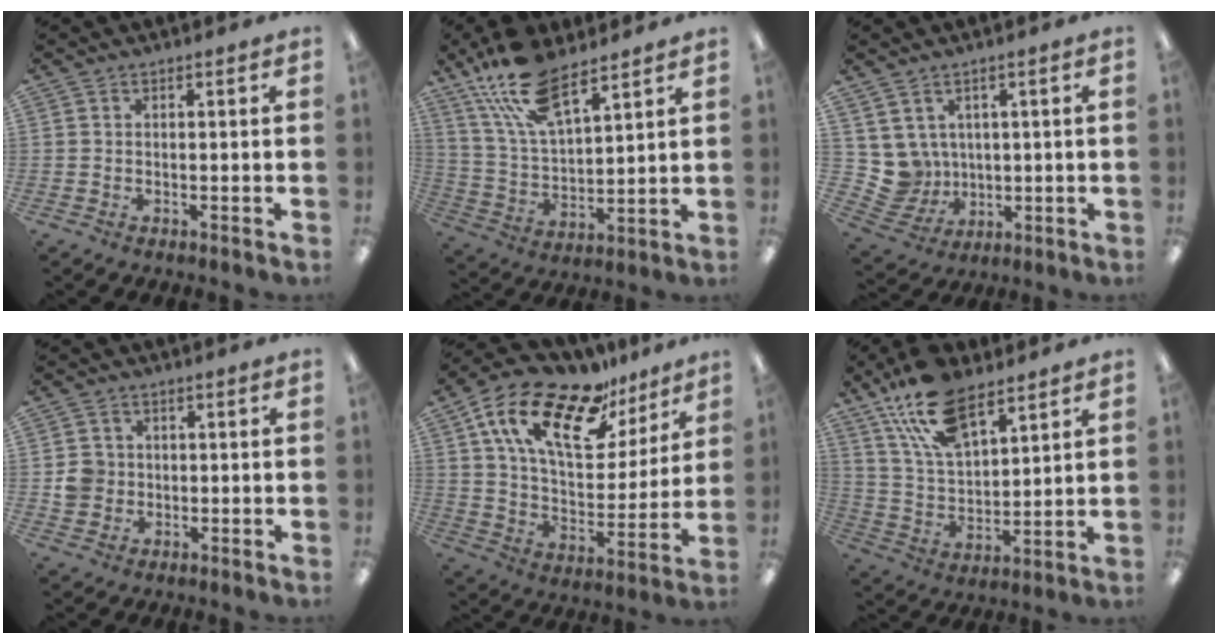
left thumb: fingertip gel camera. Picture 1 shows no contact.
{"total": 17.5, "force": [12.0, 6.9, 10.7], "torque": [-0.225, -0.045, 0.213]}
{"total": 7.2, "force": [2.6, 6.6, 0.9], "torque": [-0.060, -0.022, 0.058]}
{"total": 4.6, "force": [0.0, 4.5, 1.0], "torque": [-0.009, 0.006, -0.001]}
{"total": 21.9, "force": [14.1, 9.8, 13.5], "torque": [-0.237, -0.072, 0.246]}
{"total": 17.4, "force": [11.4, 8.1, 10.4], "torque": [-0.215, -0.039, 0.206]}